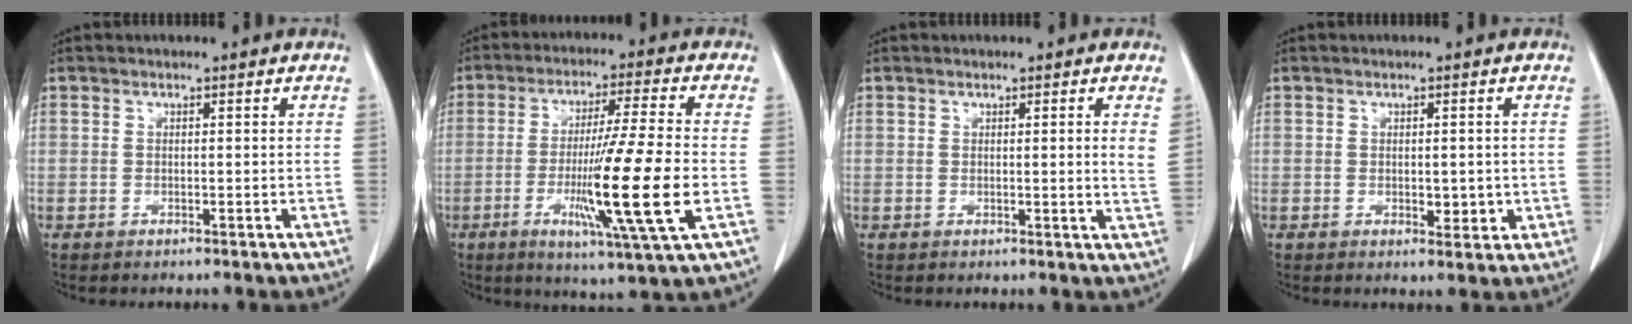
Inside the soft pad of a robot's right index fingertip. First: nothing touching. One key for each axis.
{"total": 15.2, "fx": -3.4, "fy": -1.3, "fz": 14.8, "tx": -0.267, "ty": -0.028, "tz": -0.064}
{"total": 2.4, "fx": 0.8, "fy": -0.3, "fz": 2.2, "tx": -0.032, "ty": -0.005, "tz": 0.008}
{"total": 2.9, "fx": -0.3, "fy": 1.5, "fz": 2.4, "tx": -0.030, "ty": -0.004, "tz": 0.002}